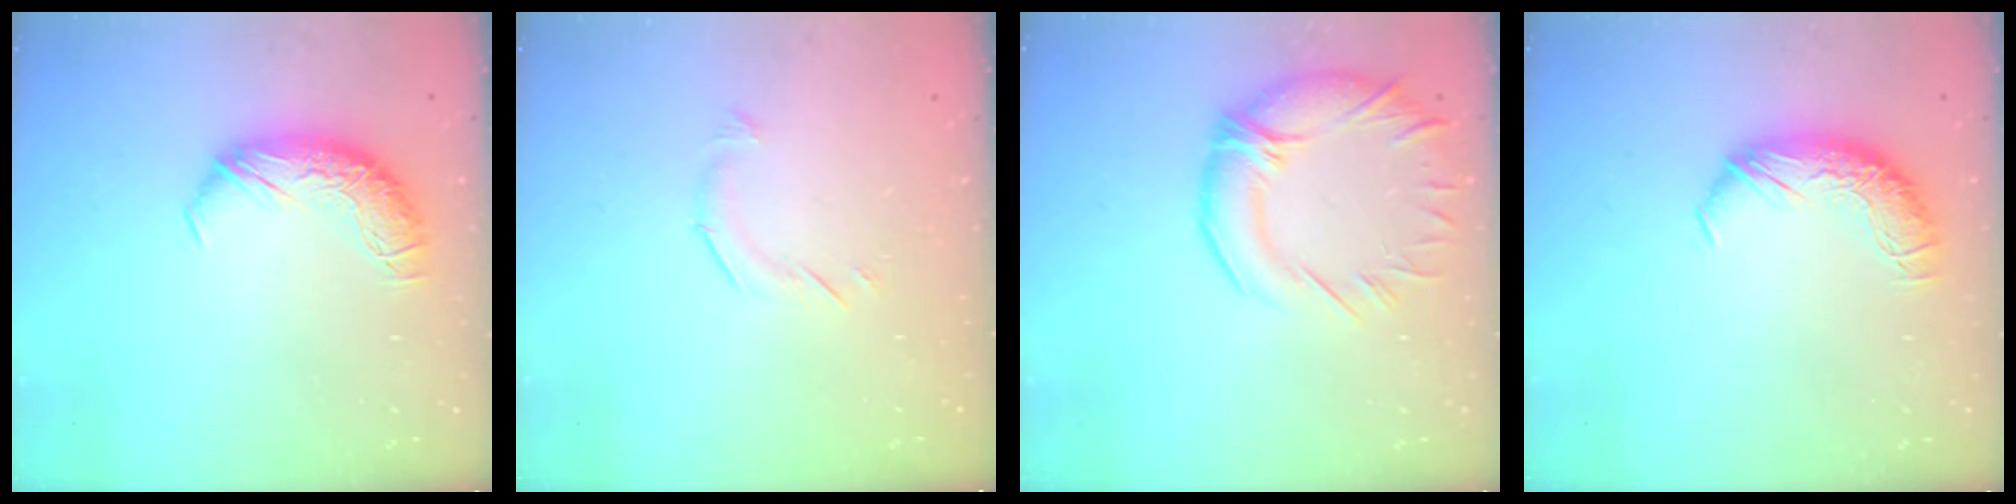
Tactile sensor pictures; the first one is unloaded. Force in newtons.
{"total": 5.5, "press": 5.4, "slide": 1.2}
{"total": 6.3, "press": 5.4, "slide": 3.3}
{"total": 0.0}